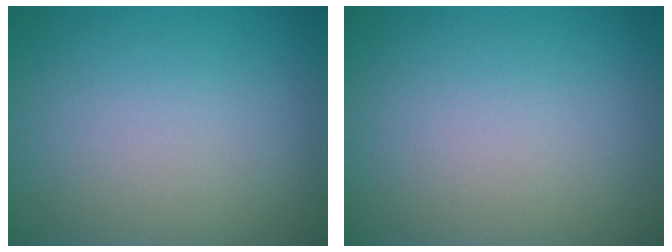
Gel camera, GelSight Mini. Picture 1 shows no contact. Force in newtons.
{"total": 0.0}